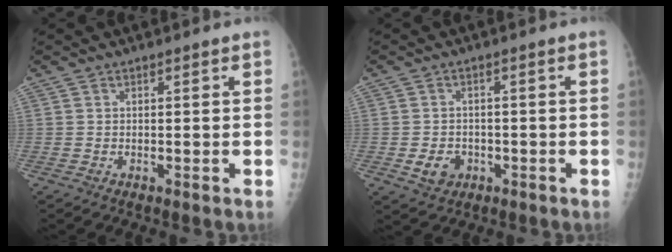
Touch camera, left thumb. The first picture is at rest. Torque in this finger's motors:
{"motor_torque": [-0.39, 0.39, 0.07, 0.03, 0.00]}